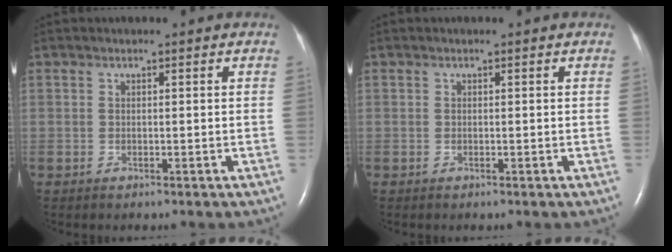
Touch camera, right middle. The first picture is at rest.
{"total": 0.0}